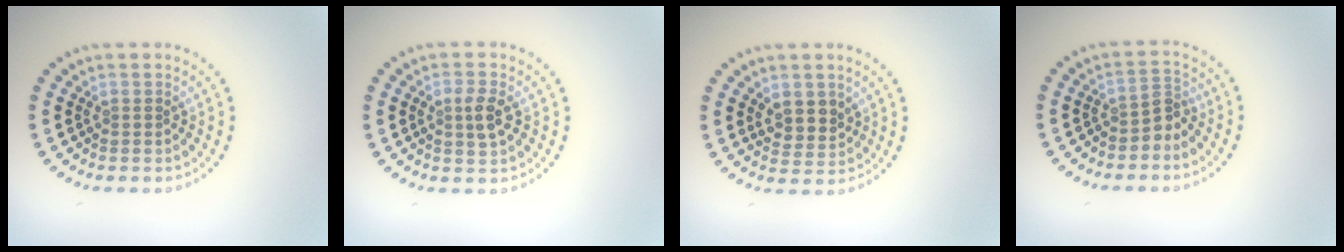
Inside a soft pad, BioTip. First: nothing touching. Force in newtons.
{"total": 2.2, "press": 2.1, "slide": 0.3}
{"total": 2.6, "press": 2.3, "slide": 1.1}
{"total": 2.0, "press": 1.5, "slide": 1.3}